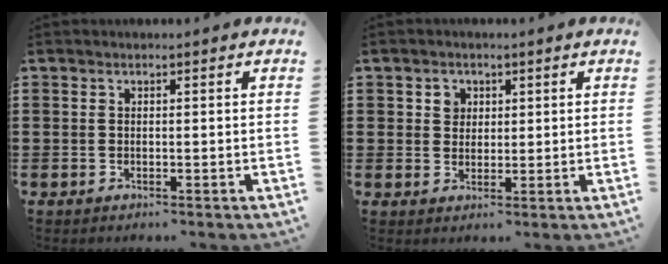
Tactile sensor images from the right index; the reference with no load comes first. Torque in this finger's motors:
{"motor_torque": [0.00, 0.00, 0.00, 0.03]}